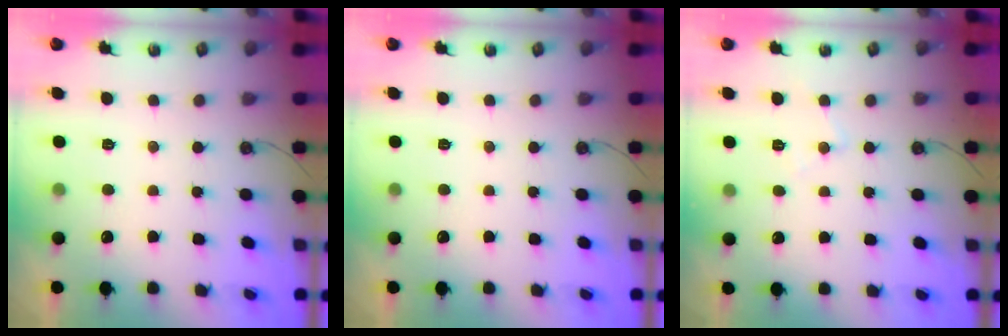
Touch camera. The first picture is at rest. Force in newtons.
{"total": 0.0}
{"total": 5.5, "press": 5.4, "slide": 0.8}